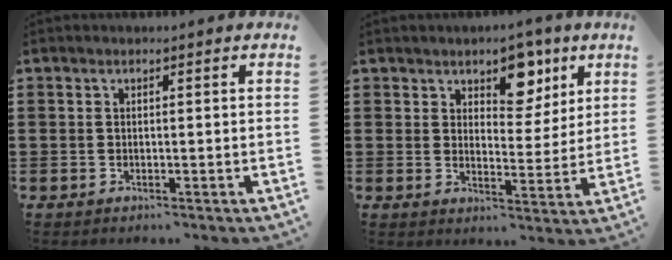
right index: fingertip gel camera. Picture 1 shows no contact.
{"total": 7.3, "force": [5.2, 4.2, 3.0], "torque": [-0.051, -0.012, 0.089]}